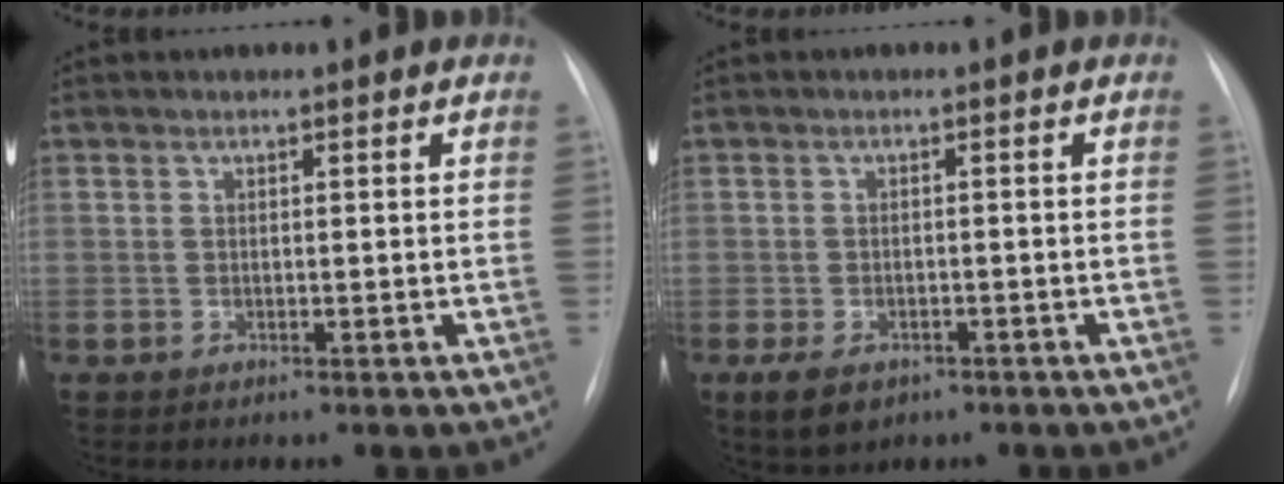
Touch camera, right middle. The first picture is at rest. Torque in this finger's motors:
{"motor_torque": [0.61, -0.60, 0.26, 0.05]}